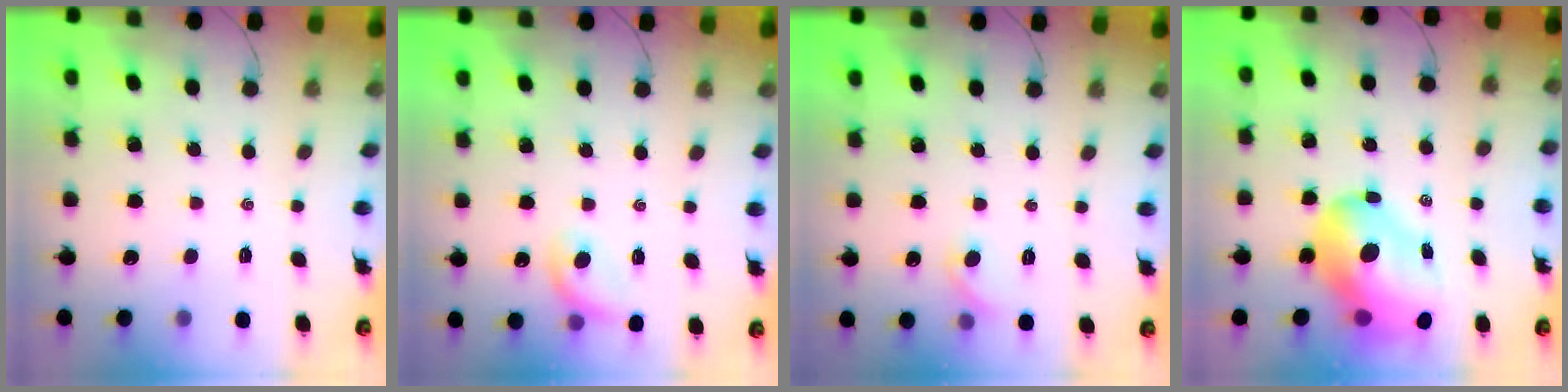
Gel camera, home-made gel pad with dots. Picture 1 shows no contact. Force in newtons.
{"total": 9.5, "press": 9.2, "slide": 2.3}
{"total": 5.6, "press": 5.2, "slide": 1.8}
{"total": 15.2, "press": 14.6, "slide": 4.2}